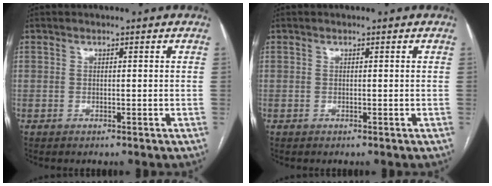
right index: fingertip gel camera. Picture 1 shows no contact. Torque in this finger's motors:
{"motor_torque": [0.02, 0.02, -0.02, 0.00]}